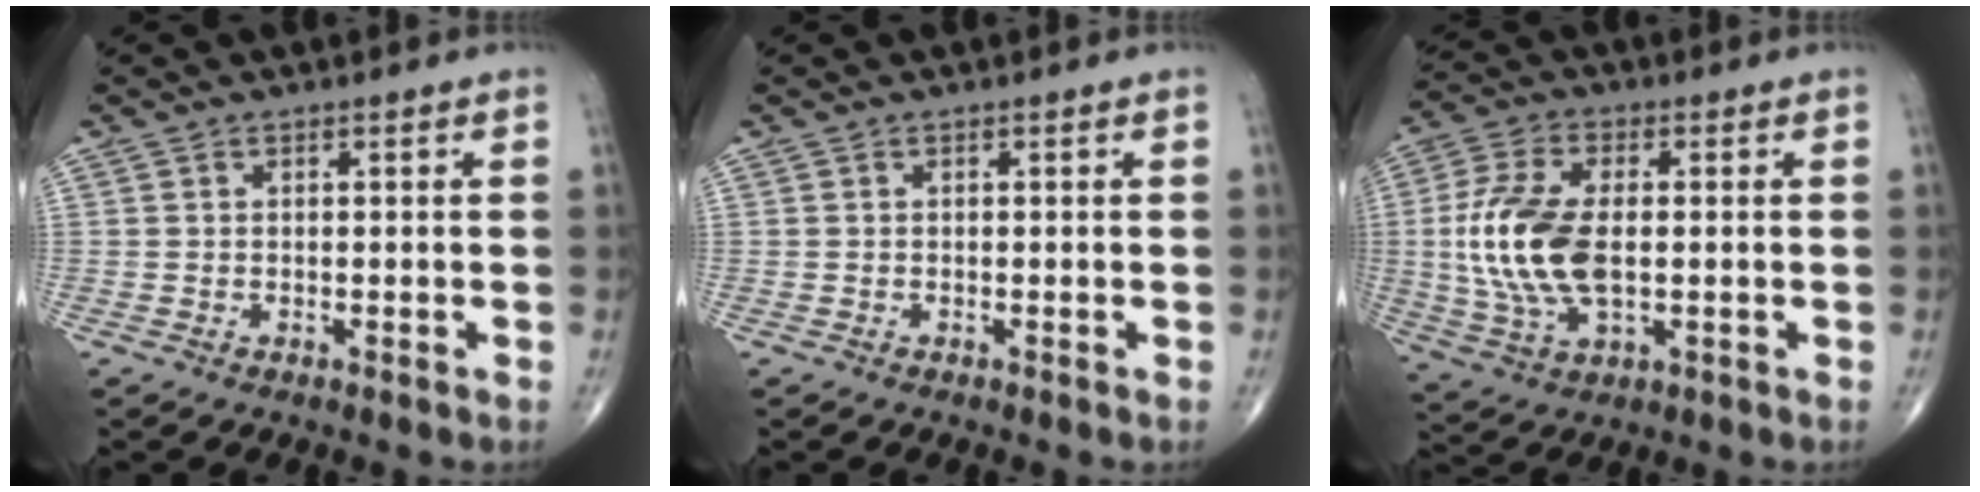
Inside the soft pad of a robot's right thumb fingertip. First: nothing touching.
{"total": 0.0}
{"total": 15.2, "force": [0.0, 8.1, 12.8], "torque": [-0.276, -0.001, 0.002]}